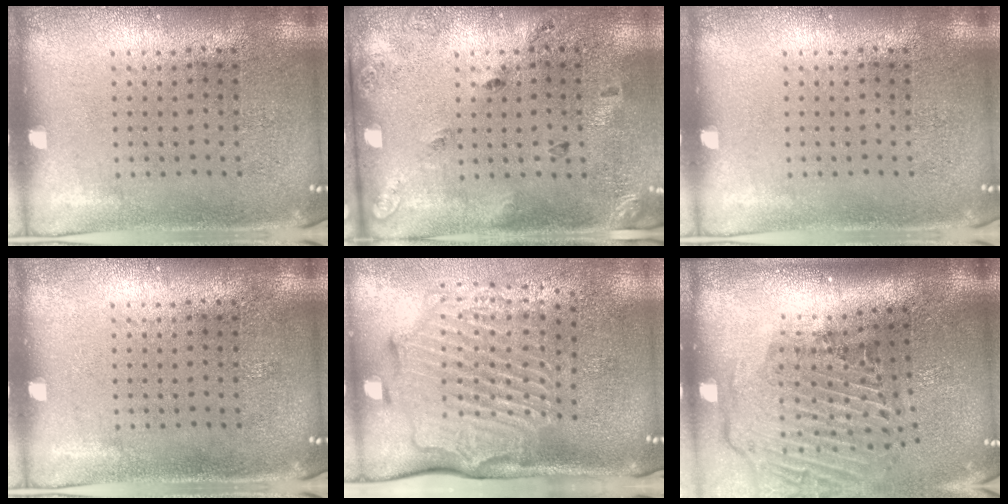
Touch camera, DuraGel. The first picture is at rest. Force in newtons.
{"total": 1.7, "press": 1.0, "slide": 1.4}
{"total": 0.0}
{"total": 0.0}
{"total": 2.9, "press": 2.2, "slide": 1.9}
{"total": 2.9, "press": 2.0, "slide": 2.1}